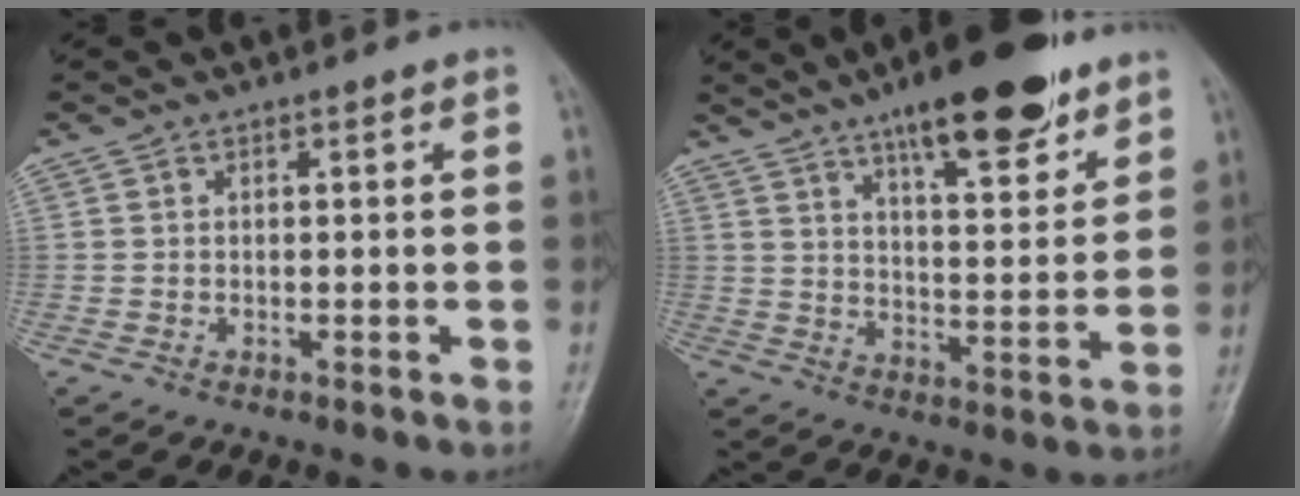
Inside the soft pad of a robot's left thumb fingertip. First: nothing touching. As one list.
[{"total": 16.9, "force": [11.1, 5.1, 11.6], "torque": [-0.141, -0.056, 0.175]}]